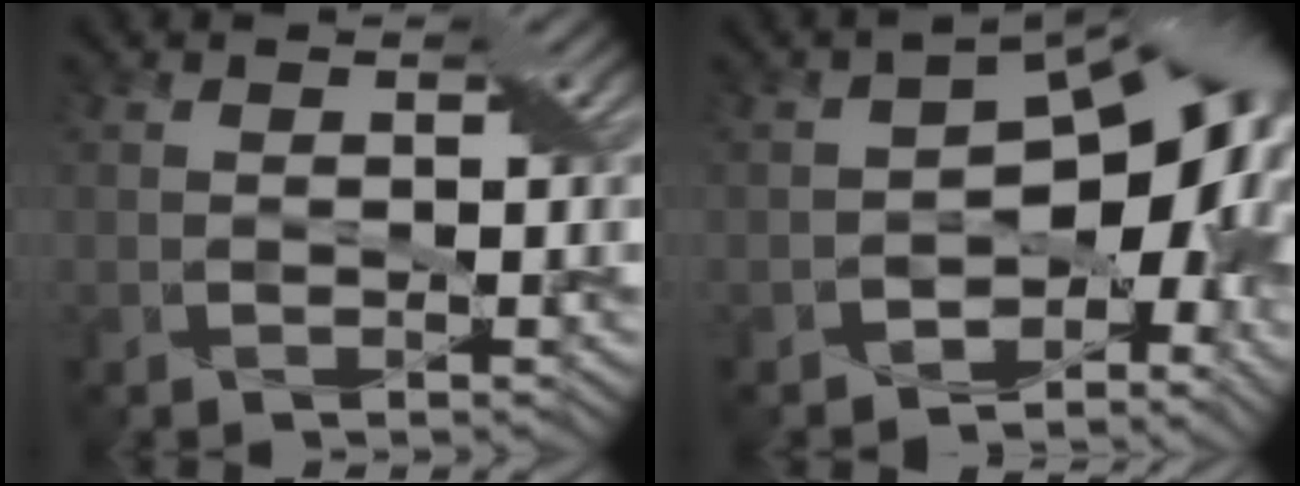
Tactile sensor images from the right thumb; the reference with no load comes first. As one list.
[{"total": 14.0, "force": [-2.6, 8.8, 10.5], "torque": [-0.117, -0.029, -0.027]}]